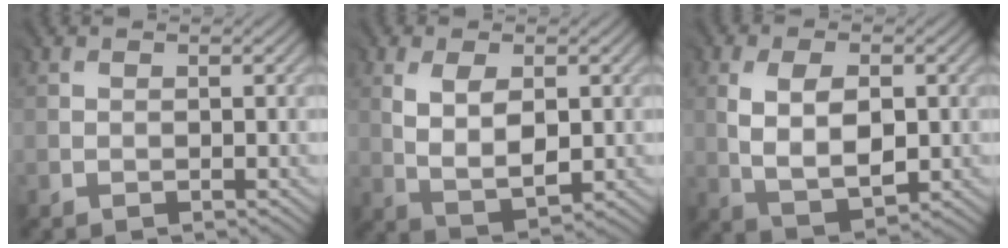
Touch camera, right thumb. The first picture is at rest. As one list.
[{"total": 5.6, "force": [1.2, 2.9, 4.6], "torque": [-0.093, -0.004, 0.028]}, {"total": 6.7, "force": [0.6, 3.8, 5.5], "torque": [-0.108, -0.005, 0.015]}]